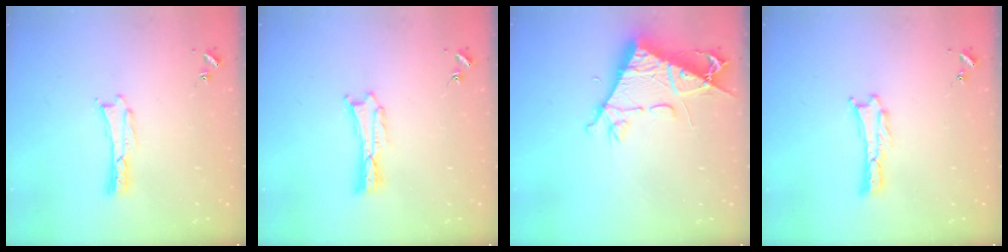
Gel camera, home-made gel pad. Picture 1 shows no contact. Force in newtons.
{"total": 0.5, "press": 0.5, "slide": 0.2}
{"total": 9.2, "press": 9.1, "slide": 1.4}
{"total": 0.0}